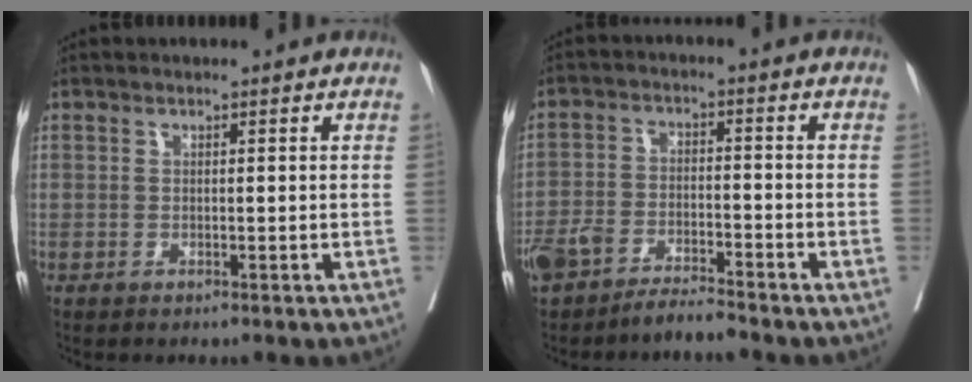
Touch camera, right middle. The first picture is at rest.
{"total": 5.9, "force": [-5.1, 1.3, 2.6], "torque": [-0.053, 0.002, -0.095]}